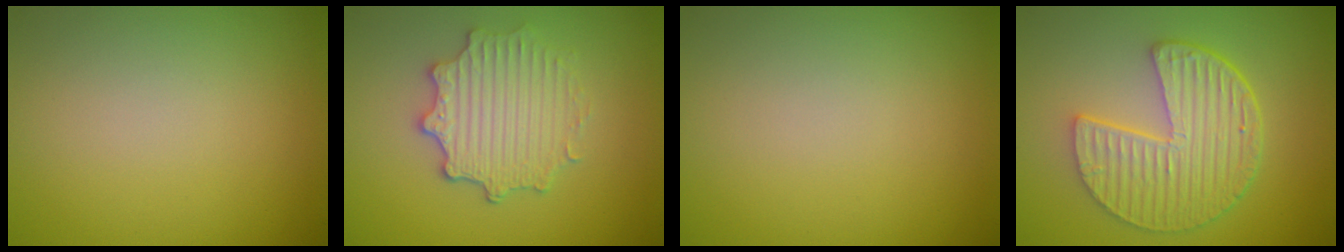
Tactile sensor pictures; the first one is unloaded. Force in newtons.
{"total": 4.4, "press": 3.6, "slide": 2.5}
{"total": 0.0}
{"total": 6.3, "press": 4.8, "slide": 4.1}